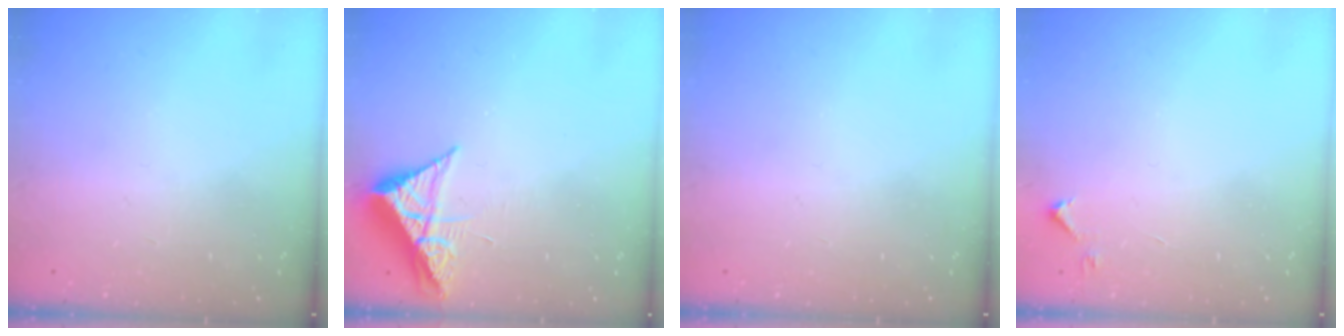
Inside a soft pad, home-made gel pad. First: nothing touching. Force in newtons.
{"total": 7.0, "press": 7.0, "slide": 0.3}
{"total": 0.0}
{"total": 3.8, "press": 3.7, "slide": 0.6}